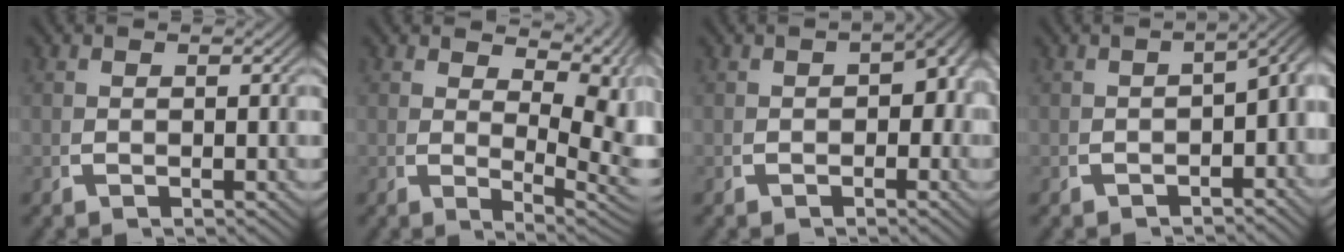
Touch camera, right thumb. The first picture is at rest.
{"total": 6.6, "force": [0.9, 3.4, 5.6], "torque": [-0.067, -0.022, 0.027]}
{"total": 3.5, "force": [-0.3, 2.4, 2.5], "torque": [-0.021, -0.003, -0.008]}
{"total": 4.0, "force": [-1.0, 2.4, 3.0], "torque": [-0.027, 0.003, -0.016]}